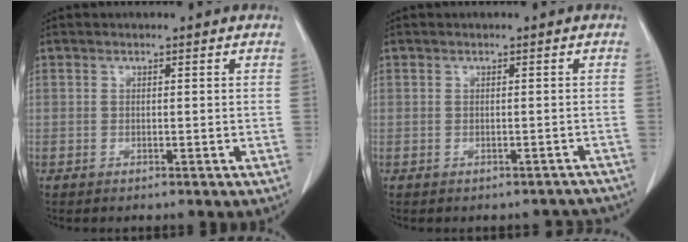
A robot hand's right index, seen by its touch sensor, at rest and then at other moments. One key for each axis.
{"total": 2.6, "fx": -2.0, "fy": 1.6, "fz": 0.1, "tx": 0.004, "ty": 0.025, "tz": -0.023}